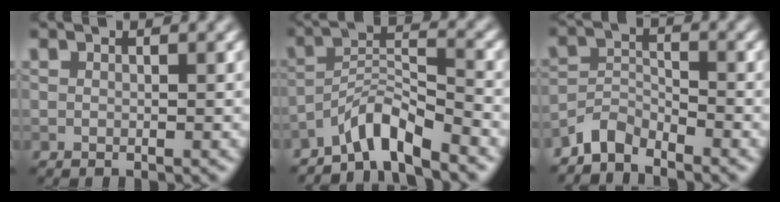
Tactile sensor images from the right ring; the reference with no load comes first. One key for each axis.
{"total": 4.9, "fx": -4.1, "fy": 0.6, "fz": 2.5, "tx": -0.040, "ty": 0.010, "tz": -0.084}
{"total": 3.2, "fx": -2.9, "fy": 1.0, "fz": 0.6, "tx": -0.011, "ty": 0.005, "tz": -0.071}